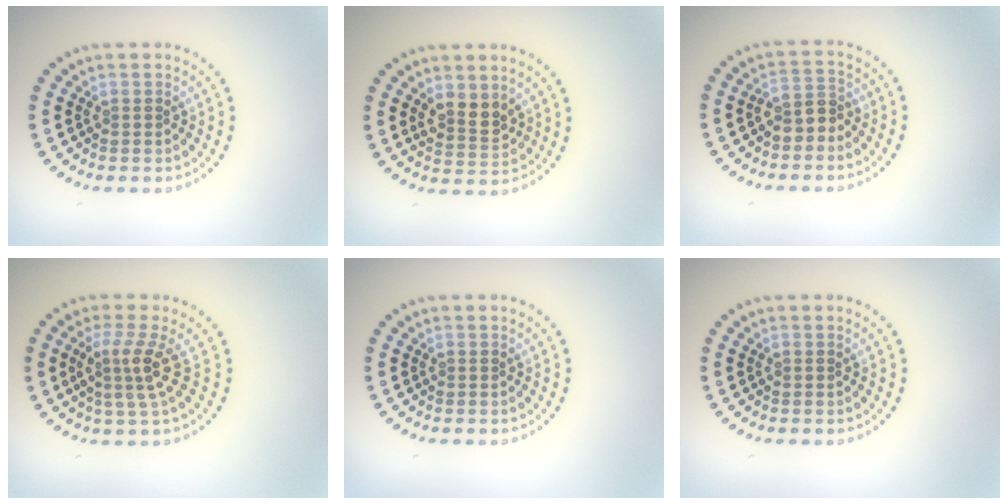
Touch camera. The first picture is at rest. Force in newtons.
{"total": 2.5, "press": 2.3, "slide": 0.9}
{"total": 2.1, "press": 1.9, "slide": 0.9}
{"total": 3.1, "press": 2.2, "slide": 2.2}
{"total": 0.0}
{"total": 0.0}